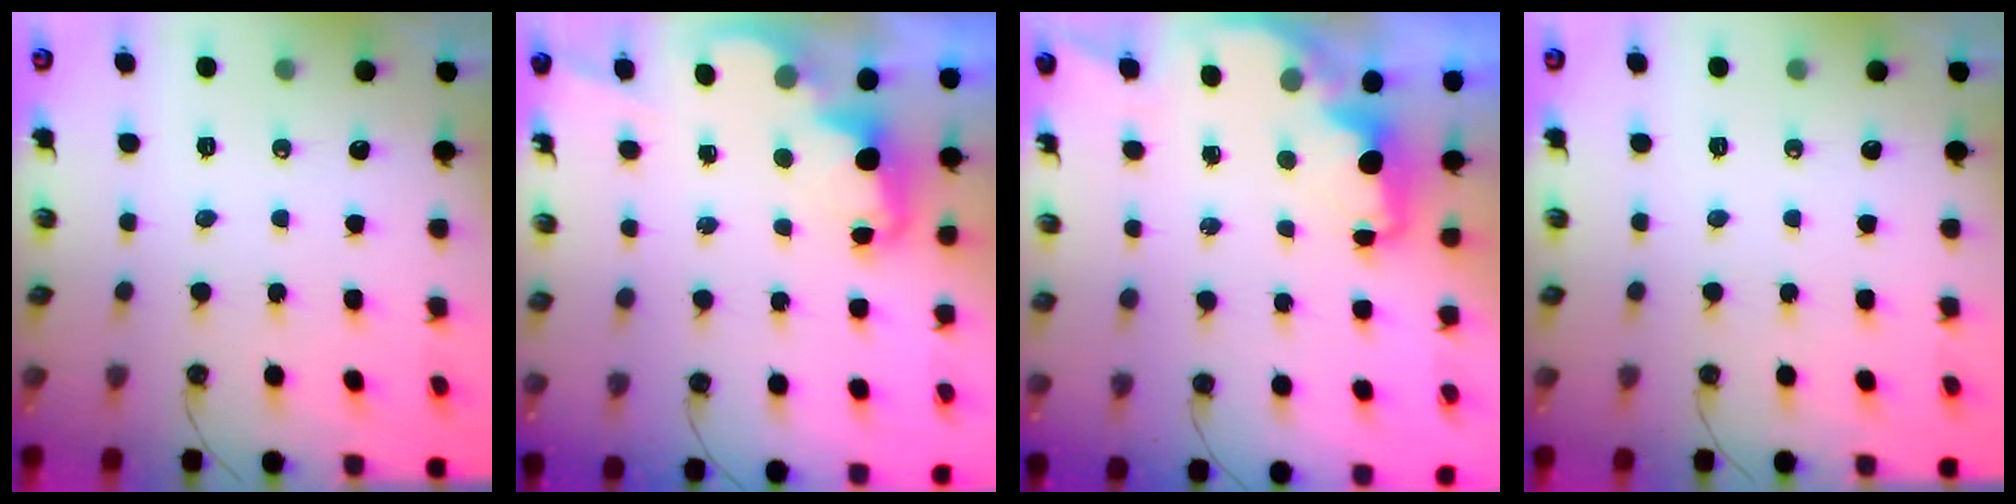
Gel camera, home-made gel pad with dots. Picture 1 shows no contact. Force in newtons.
{"total": 2.4, "press": 2.3, "slide": 0.5}
{"total": 2.2, "press": 2.0, "slide": 0.8}
{"total": 0.0}